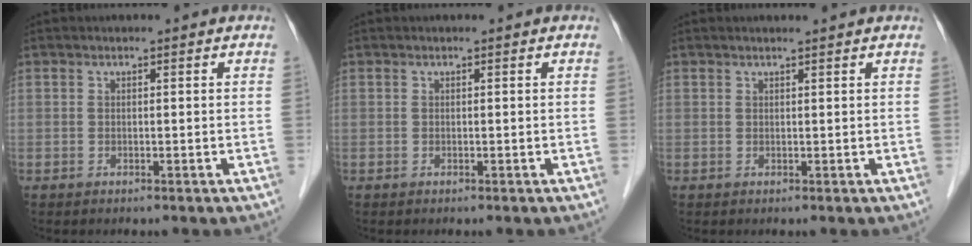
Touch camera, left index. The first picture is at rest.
{"total": 0.0}
{"total": 1.1, "force": [1.0, -0.2, 0.5], "torque": [-0.008, 0.004, 0.015]}